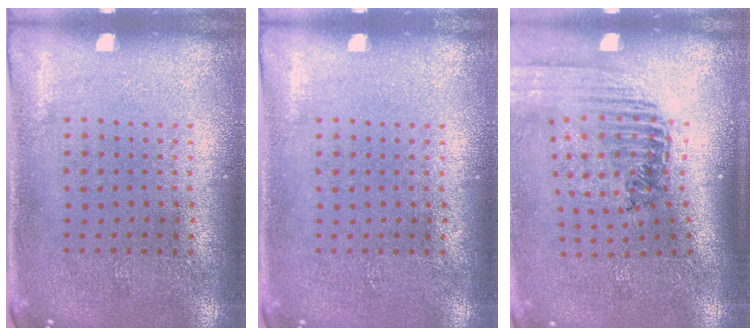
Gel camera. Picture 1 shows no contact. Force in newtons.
{"total": 0.0}
{"total": 1.5, "press": 1.5, "slide": 0.2}